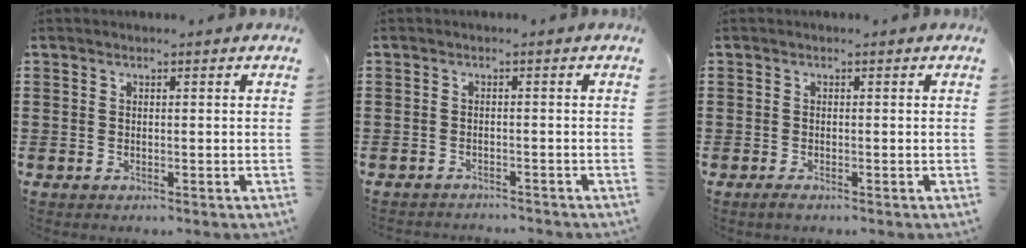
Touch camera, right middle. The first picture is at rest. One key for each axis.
{"total": 1.5, "fx": -1.5, "fy": 0.0, "fz": 0.0, "tx": -0.005, "ty": 0.000, "tz": -0.032}
{"total": 0.7, "fx": -0.5, "fy": 0.1, "fz": 0.5, "tx": -0.011, "ty": -0.006, "tz": -0.007}